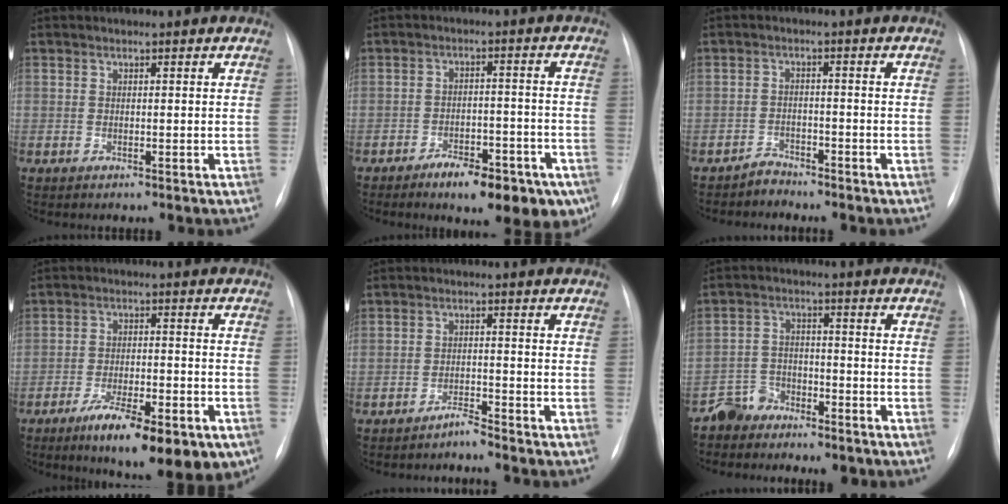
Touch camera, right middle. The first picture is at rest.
{"total": 11.4, "force": [-7.6, 4.3, 7.4], "torque": [-0.081, 0.014, -0.107]}
{"total": 2.4, "force": [-2.2, 0.5, -0.6], "torque": [0.013, -0.005, -0.038]}
{"total": 13.6, "force": [-7.9, 3.7, 10.4], "torque": [-0.131, -0.009, -0.117]}
{"total": 2.1, "force": [-2.0, -0.4, 0.1], "torque": [0.002, -0.007, -0.035]}
{"total": 5.0, "force": [-4.1, 2.8, -0.2], "torque": [0.009, 0.009, -0.077]}